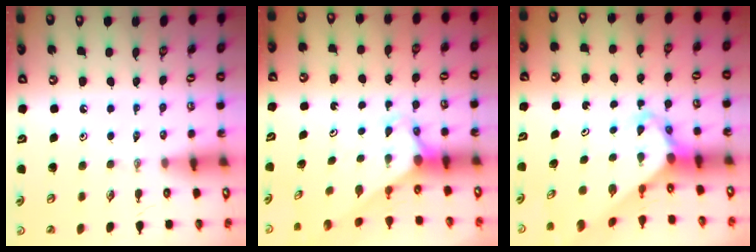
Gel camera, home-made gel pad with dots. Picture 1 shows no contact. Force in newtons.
{"total": 2.7, "press": 2.7, "slide": 0.2}
{"total": 3.7, "press": 3.7, "slide": 0.4}